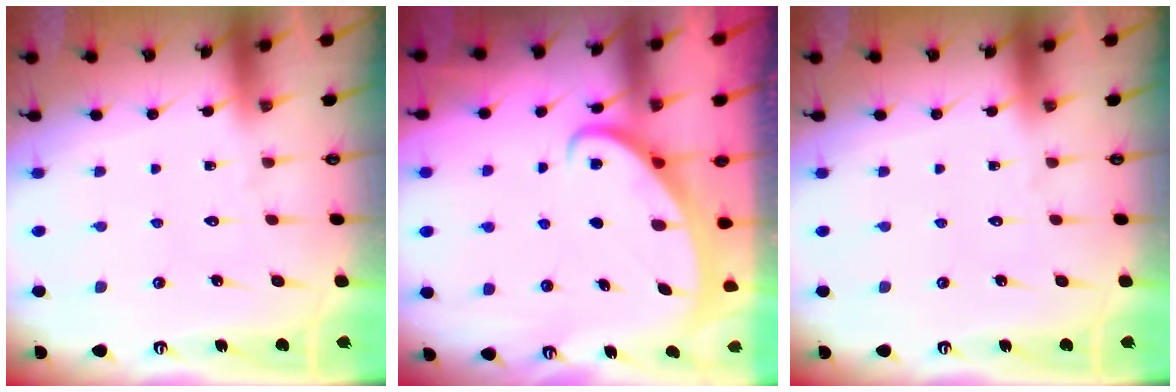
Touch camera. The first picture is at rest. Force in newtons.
{"total": 2.4, "press": 2.4, "slide": 0.4}
{"total": 0.0}